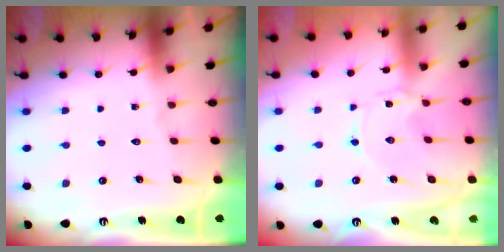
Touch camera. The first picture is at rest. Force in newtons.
{"total": 0.0}